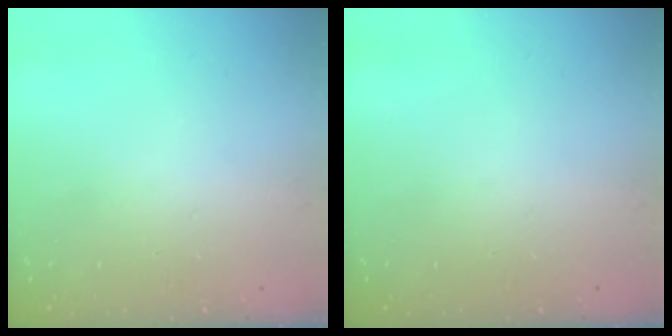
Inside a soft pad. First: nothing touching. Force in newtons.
{"total": 0.0}